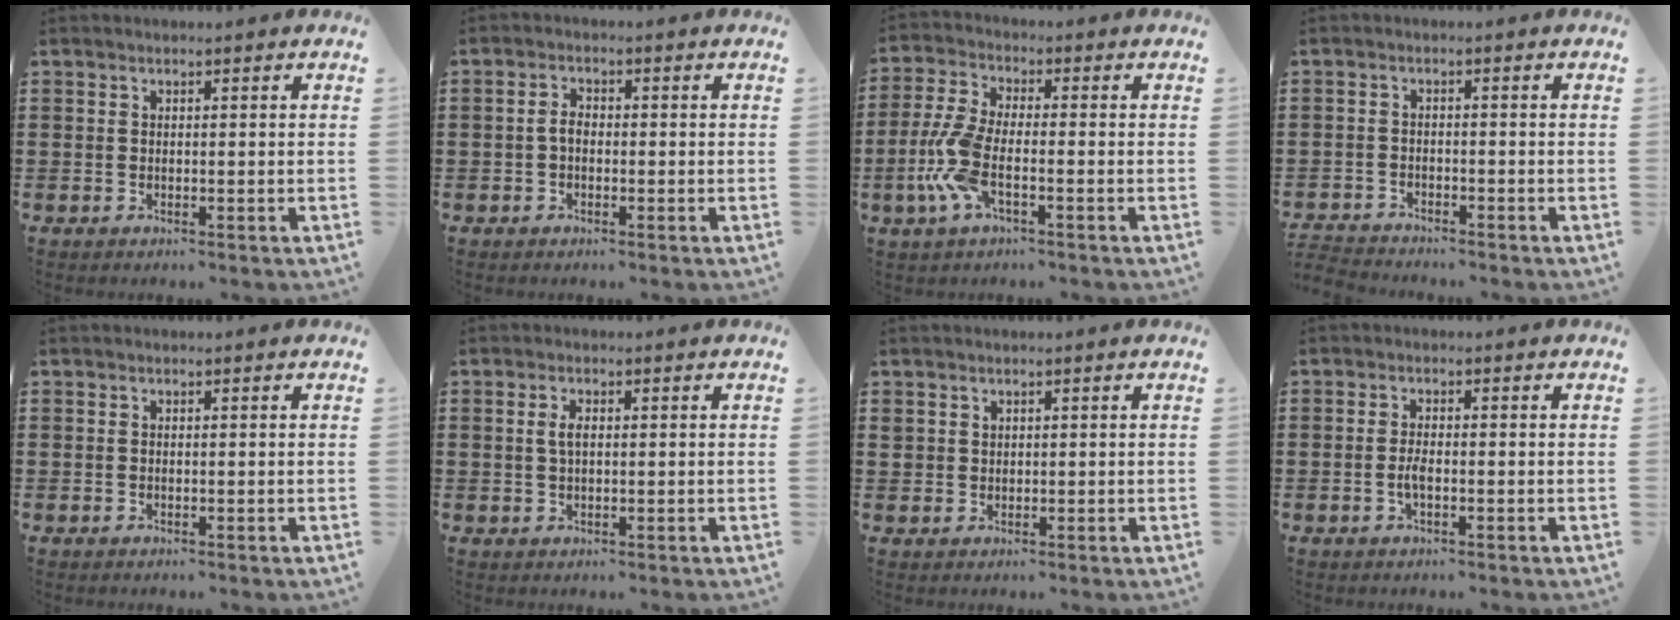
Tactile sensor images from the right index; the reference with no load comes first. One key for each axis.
{"total": 2.2, "fx": -0.6, "fy": 1.3, "fz": 1.7, "tx": -0.049, "ty": -0.002, "tz": -0.016}
{"total": 7.6, "fx": -2.7, "fy": 2.8, "fz": 6.5, "tx": -0.174, "ty": -0.019, "tz": -0.059}
{"total": 2.4, "fx": -2.4, "fy": 0.0, "fz": -0.2, "tx": -0.005, "ty": -0.004, "tz": -0.053}
{"total": 0.0}
{"total": 2.3, "fx": 0.3, "fy": 1.0, "fz": 2.0, "tx": -0.042, "ty": 0.007, "tz": 0.003}
{"total": 1.3, "fx": 0.8, "fy": 1.0, "fz": 0.2, "tx": -0.005, "ty": 0.004, "tz": 0.016}
{"total": 2.2, "fx": -0.7, "fy": 0.6, "fz": 2.0, "tx": -0.046, "ty": -0.001, "tz": -0.014}